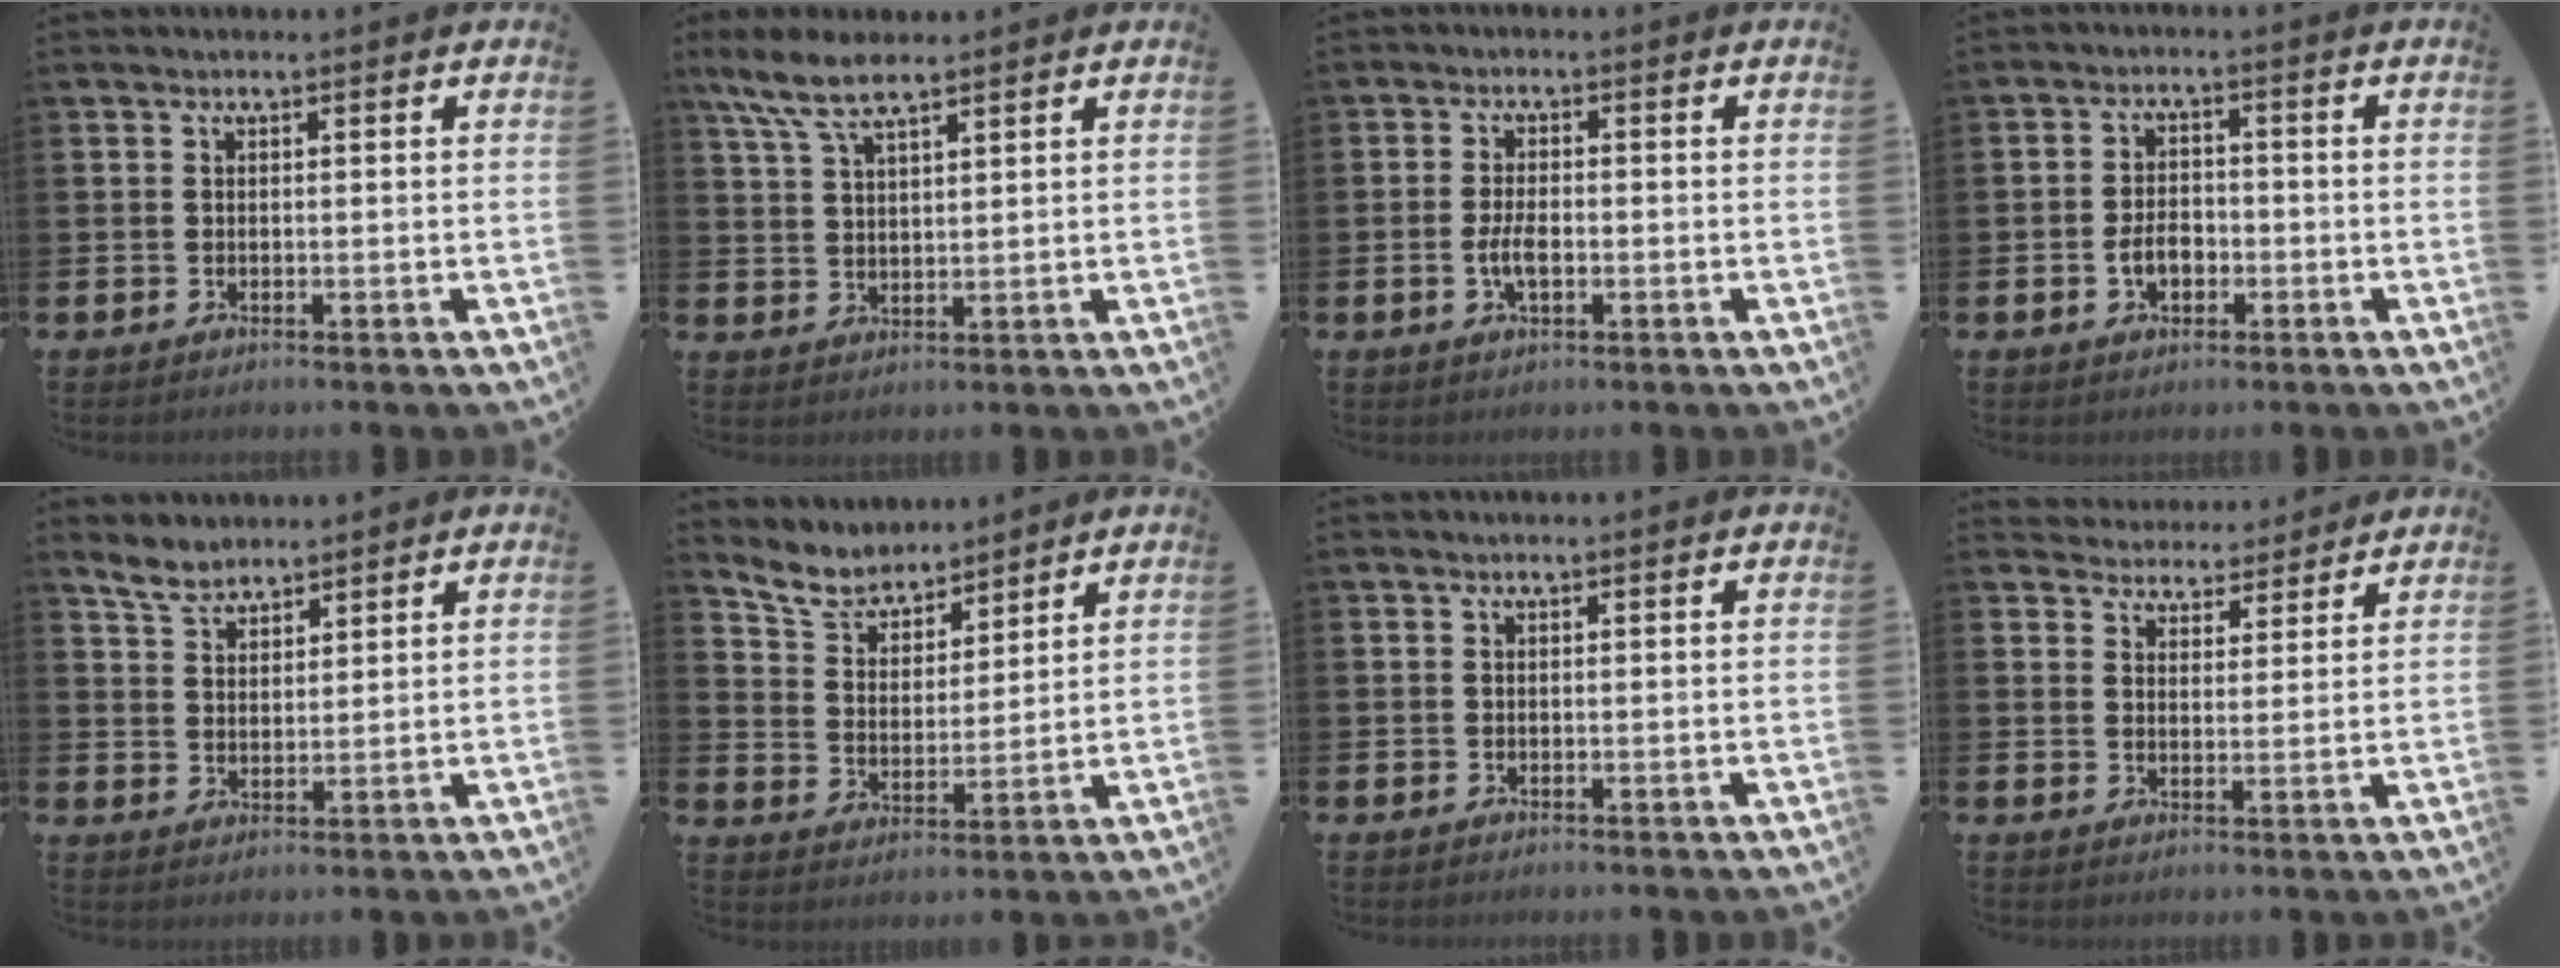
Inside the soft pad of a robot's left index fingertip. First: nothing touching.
{"total": 6.9, "force": [5.5, 1.7, 3.8], "torque": [-0.086, -0.011, 0.101]}
{"total": 3.4, "force": [-0.8, 1.4, 3.0], "torque": [-0.051, 0.001, -0.015]}
{"total": 3.7, "force": [-1.4, 2.3, 2.5], "torque": [-0.036, 0.001, -0.029]}
{"total": 4.1, "force": [3.9, 1.3, 0.6], "torque": [-0.022, -0.009, 0.073]}
{"total": 6.2, "force": [5.9, 1.7, 0.7], "torque": [-0.049, -0.036, 0.108]}
{"total": 0.0}
{"total": 3.8, "force": [3.6, 1.1, -0.5], "torque": [-0.004, -0.028, 0.064]}